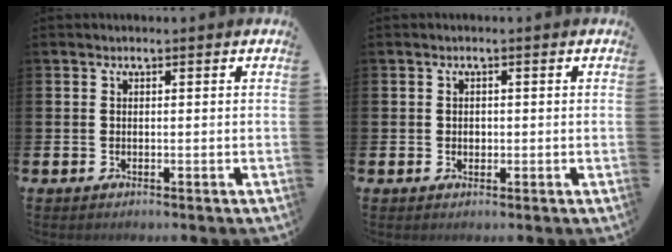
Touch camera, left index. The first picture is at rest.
{"total": 0.8, "force": [0.1, 0.7, 0.4], "torque": [0.000, 0.003, -0.002]}